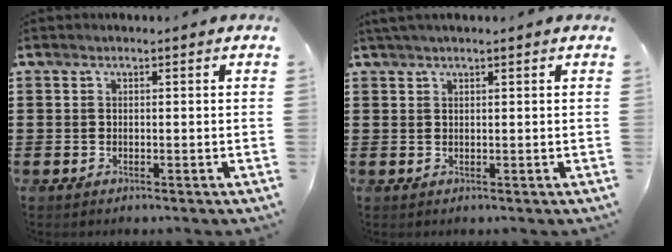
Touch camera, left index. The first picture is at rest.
{"total": 0.9, "force": [0.6, -0.1, 0.7], "torque": [-0.014, -0.001, 0.012]}